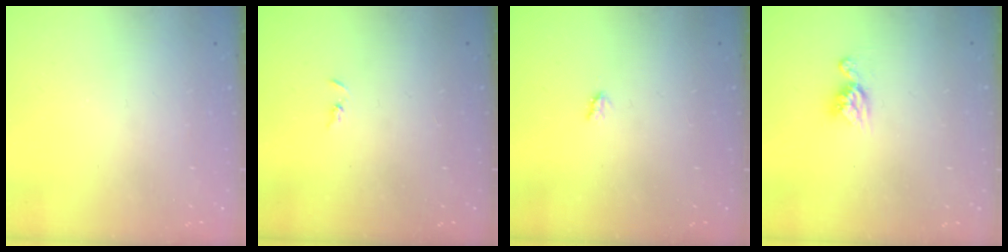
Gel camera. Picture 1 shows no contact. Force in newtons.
{"total": 1.3, "press": 1.2, "slide": 0.3}
{"total": 1.9, "press": 1.9, "slide": 0.3}
{"total": 8.0, "press": 7.9, "slide": 0.7}